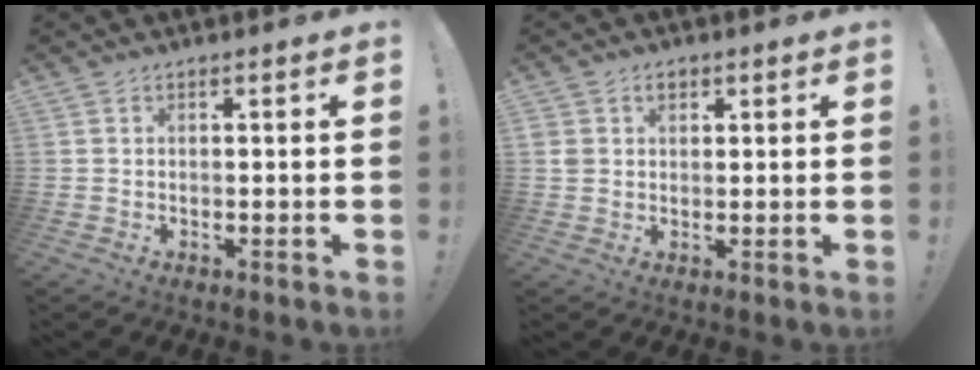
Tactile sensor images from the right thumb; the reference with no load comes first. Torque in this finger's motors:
{"motor_torque": [-0.29, 0.22, 0.35, 0.18, 0.00]}